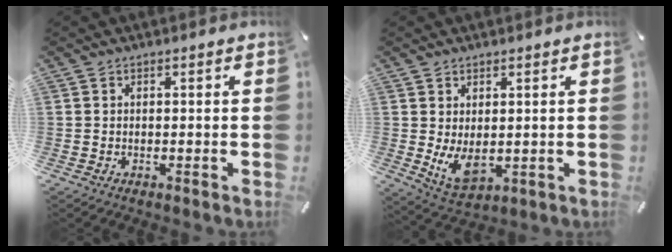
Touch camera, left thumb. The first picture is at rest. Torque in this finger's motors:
{"motor_torque": [0.69, 1.85, 0.97, 0.05, 0.13]}